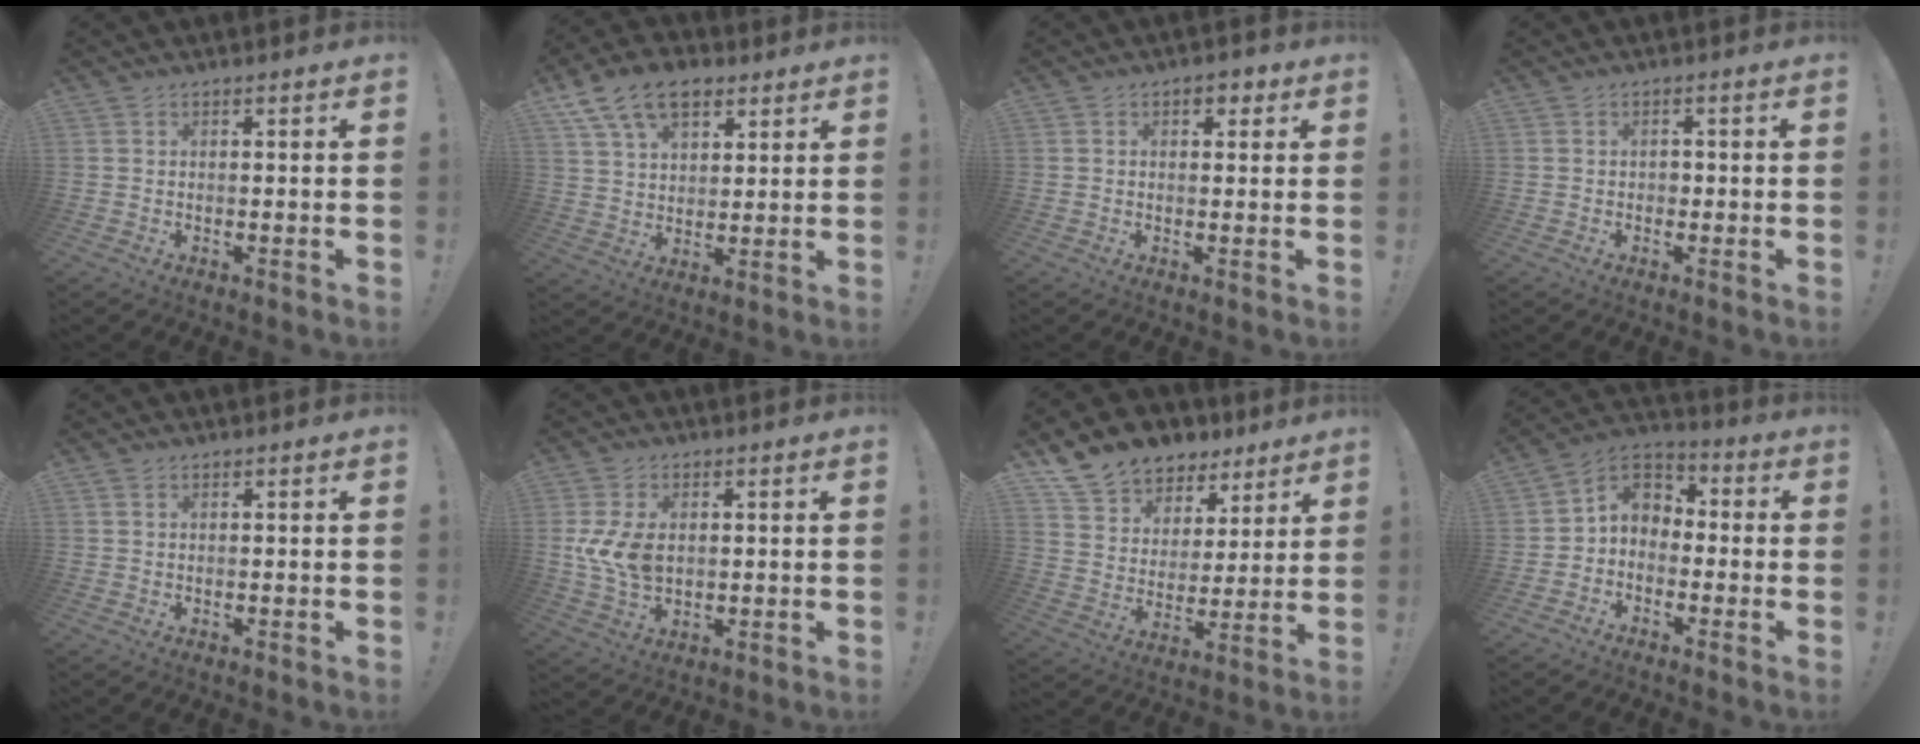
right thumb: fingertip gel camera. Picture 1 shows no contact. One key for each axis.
{"total": 13.7, "fx": 7.6, "fy": 8.3, "fz": 7.7, "tx": -0.135, "ty": -0.024, "tz": 0.146}
{"total": 3.1, "fx": 1.0, "fy": 2.0, "fz": 2.2, "tx": -0.022, "ty": 0.004, "tz": 0.014}
{"total": 1.2, "fx": -0.4, "fy": 1.0, "fz": 0.5, "tx": -0.009, "ty": 0.002, "tz": -0.009}
{"total": 0.6, "fx": 0.4, "fy": 0.3, "fz": 0.4, "tx": -0.009, "ty": 0.001, "tz": 0.007}
{"total": 10.0, "fx": 1.0, "fy": 6.8, "fz": 7.3, "tx": -0.139, "ty": -0.009, "tz": 0.020}
{"total": 12.0, "fx": 9.0, "fy": 7.5, "fz": 2.4, "tx": -0.037, "ty": -0.073, "tz": 0.169}
{"total": 6.9, "fx": -0.8, "fy": 6.1, "fz": 3.1, "tx": -0.063, "ty": 0.018, "tz": -0.009}